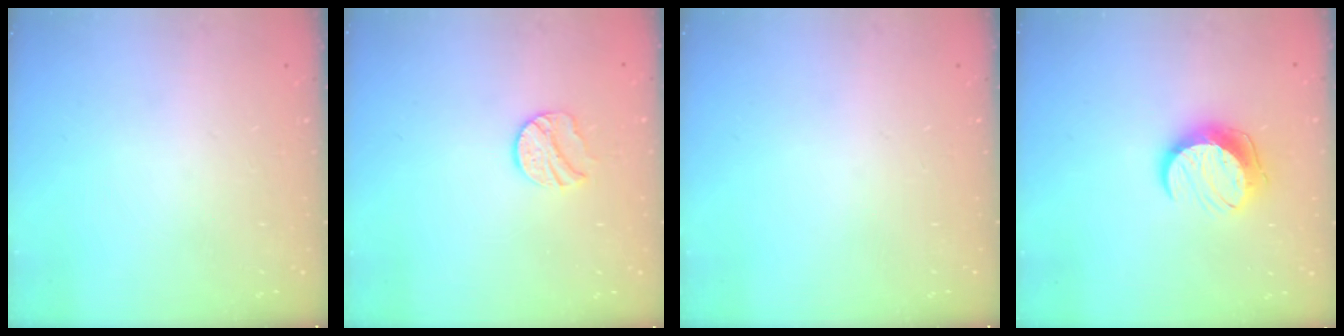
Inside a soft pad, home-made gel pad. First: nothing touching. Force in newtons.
{"total": 9.4, "press": 9.4, "slide": 0.4}
{"total": 0.0}
{"total": 10.8, "press": 10.8, "slide": 0.5}